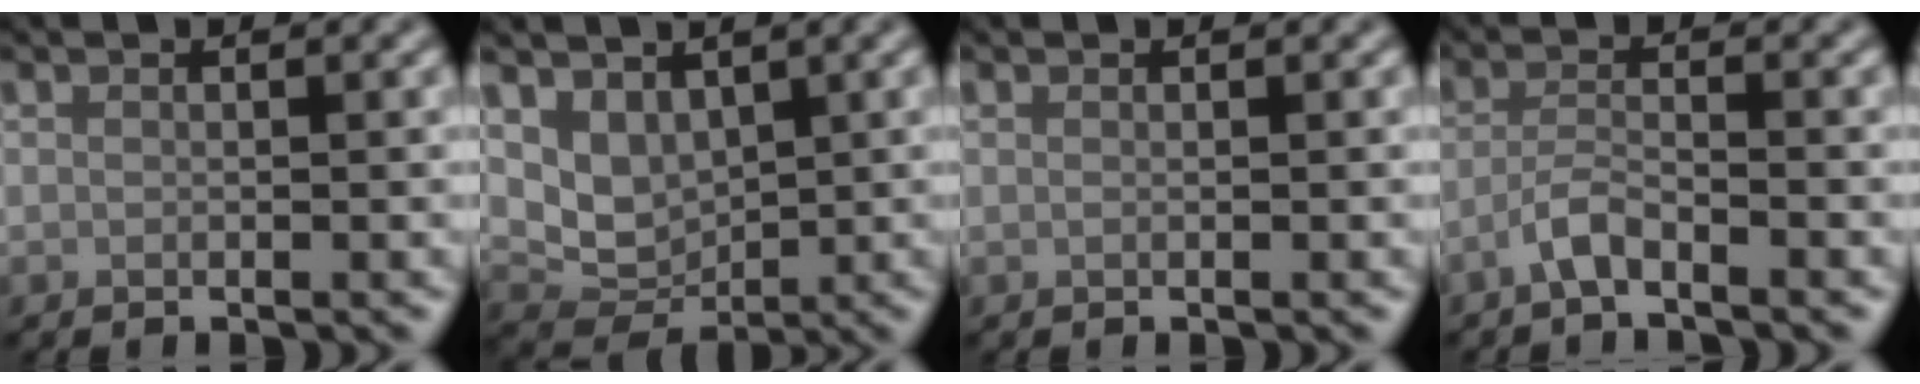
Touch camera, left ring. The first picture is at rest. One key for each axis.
{"total": 3.7, "fx": 1.6, "fy": 2.5, "fz": 2.1, "tx": -0.047, "ty": -0.014, "tz": 0.032}
{"total": 0.0}
{"total": 2.3, "fx": -1.7, "fy": 0.4, "fz": 1.5, "tx": -0.035, "ty": 0.001, "tz": -0.043}